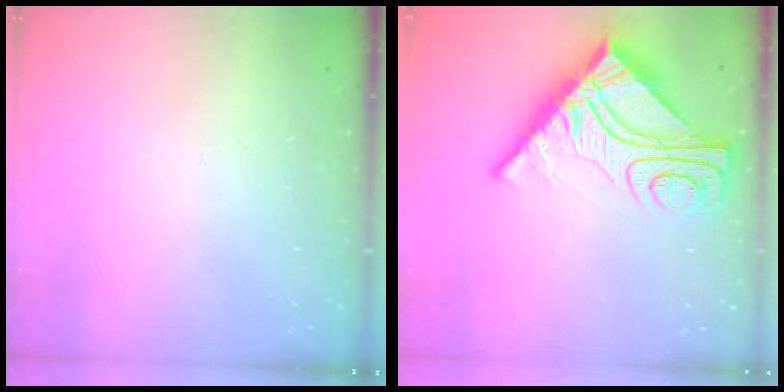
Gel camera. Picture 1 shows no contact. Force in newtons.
{"total": 15.8, "press": 15.7, "slide": 1.6}